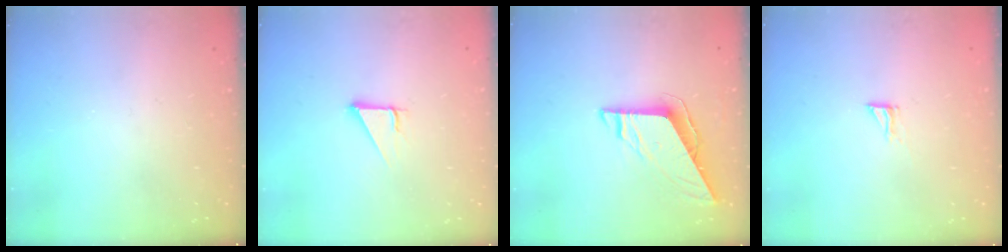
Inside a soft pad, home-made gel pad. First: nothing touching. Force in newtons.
{"total": 2.9, "press": 2.9, "slide": 0.1}
{"total": 7.6, "press": 7.6, "slide": 0.2}
{"total": 4.2, "press": 4.2, "slide": 0.2}